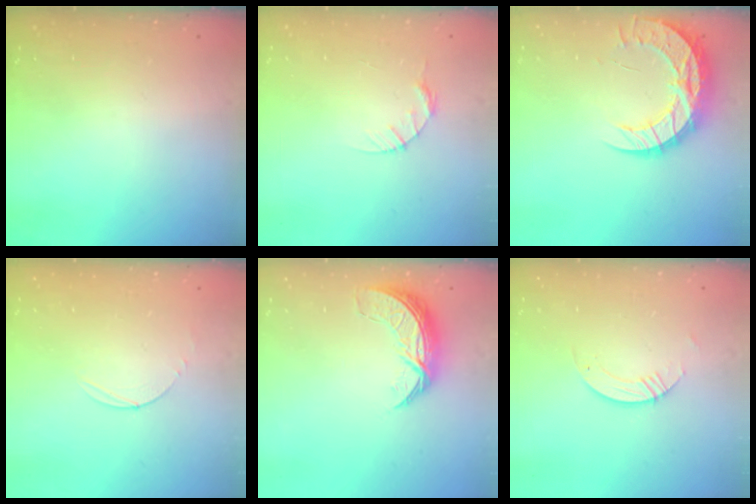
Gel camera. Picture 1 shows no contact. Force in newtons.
{"total": 3.9, "press": 3.8, "slide": 0.5}
{"total": 13.4, "press": 13.4, "slide": 1.0}
{"total": 3.0, "press": 3.0, "slide": 0.3}
{"total": 7.8, "press": 7.8, "slide": 0.5}
{"total": 3.2, "press": 3.2, "slide": 0.3}